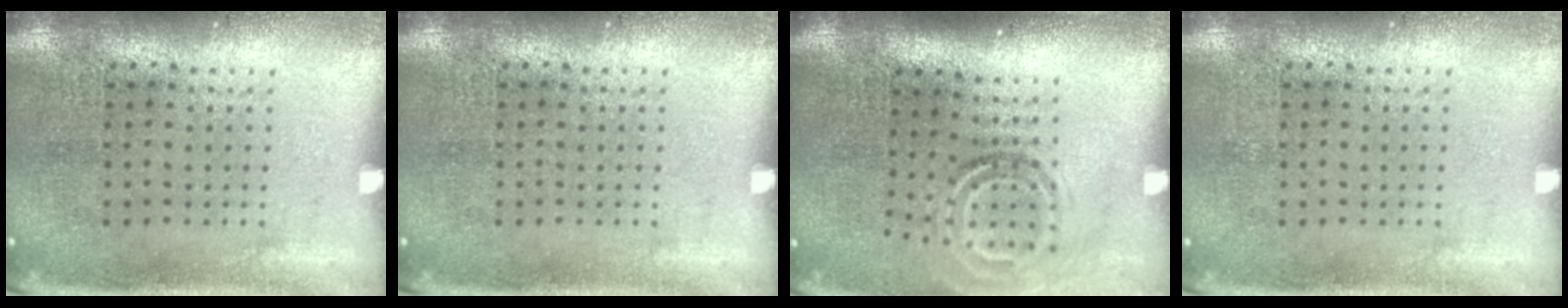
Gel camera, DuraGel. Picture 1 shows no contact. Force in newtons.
{"total": 0.0}
{"total": 1.9, "press": 1.1, "slide": 1.5}
{"total": 0.0}